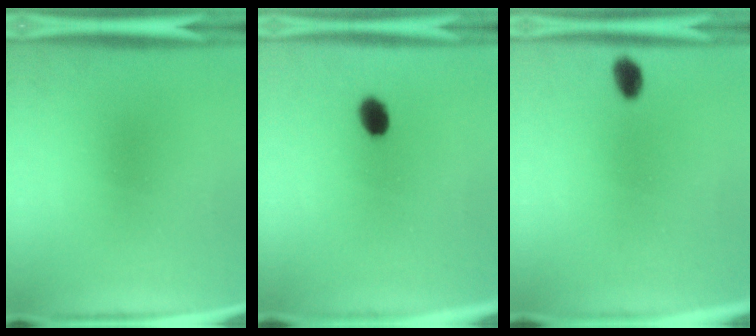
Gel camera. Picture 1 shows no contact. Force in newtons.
{"total": 3.9}
{"total": 2.7}